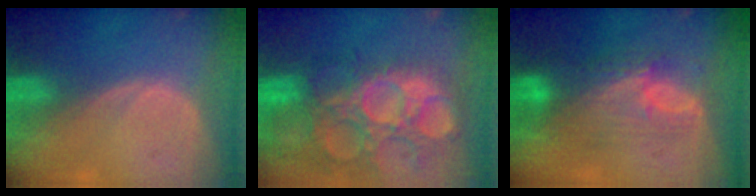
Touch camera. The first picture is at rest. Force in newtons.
{"total": 15.1, "press": 12.6, "slide": 8.3}
{"total": 7.9, "press": 7.7, "slide": 1.9}